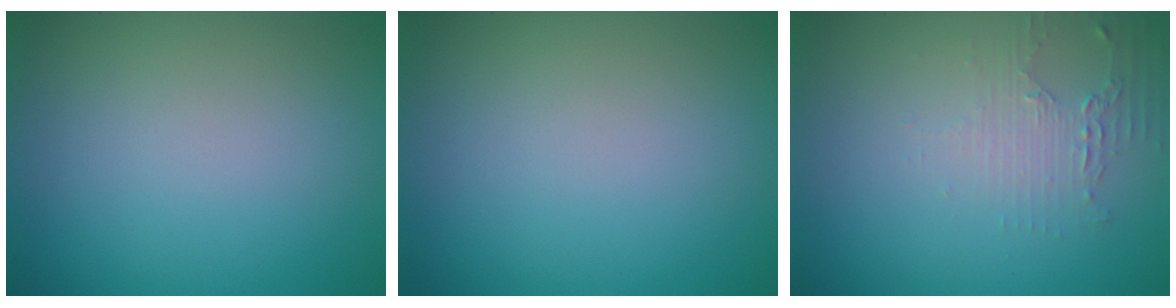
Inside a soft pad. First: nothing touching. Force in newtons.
{"total": 0.0}
{"total": 1.7, "press": 1.7, "slide": 0.3}